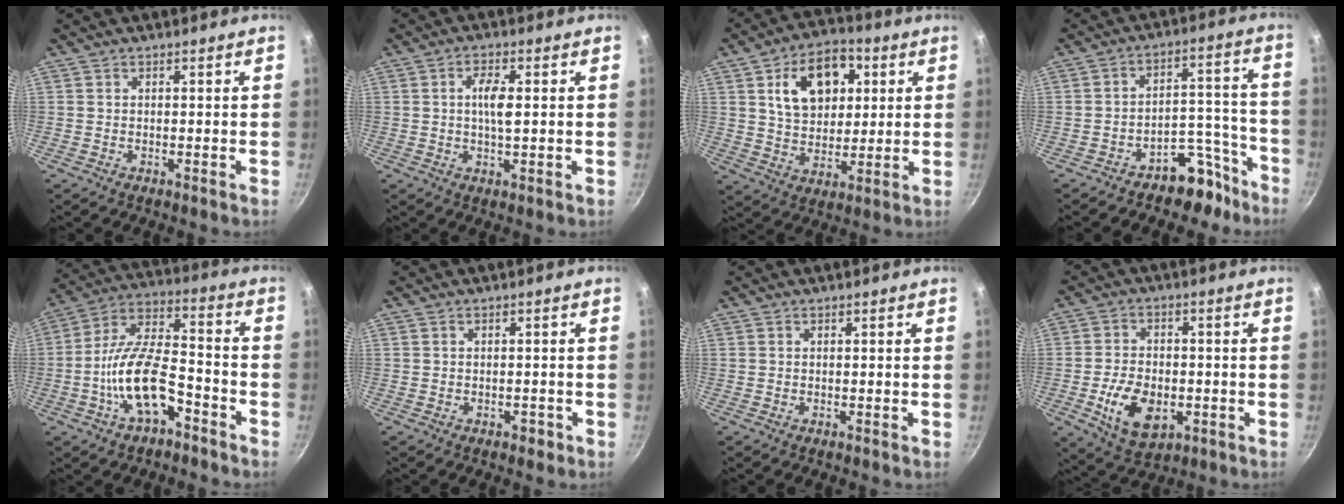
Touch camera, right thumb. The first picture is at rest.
{"total": 4.8, "force": [0.6, 1.7, 4.5], "torque": [-0.082, -0.002, 0.008]}
{"total": 14.4, "force": [4.6, 9.6, 9.7], "torque": [-0.120, -0.006, 0.077]}
{"total": 9.3, "force": [-6.9, 4.7, 4.0], "torque": [-0.024, 0.097, -0.109]}
{"total": 15.0, "force": [-5.9, 7.1, 11.8], "torque": [-0.221, 0.057, -0.106]}
{"total": 1.4, "force": [-0.7, 0.9, 0.7], "torque": [-0.003, 0.004, -0.009]}
{"total": 0.0}
{"total": 10.7, "force": [-3.0, 6.7, 7.8], "torque": [-0.124, 0.005, -0.043]}